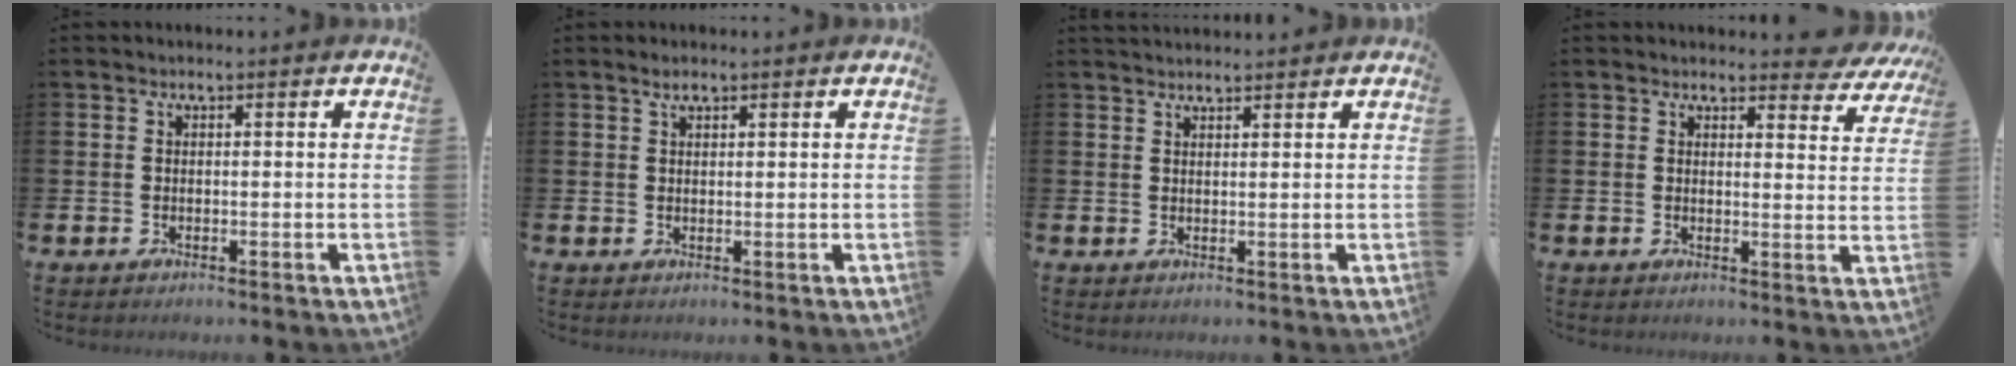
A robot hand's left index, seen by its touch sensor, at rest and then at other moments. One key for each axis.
{"total": 1.4, "fx": 1.2, "fy": 0.5, "fz": 0.7, "tx": 0.000, "ty": -0.002, "tz": 0.017}
{"total": 2.0, "fx": 2.0, "fy": 0.3, "fz": 0.1, "tx": 0.010, "ty": -0.011, "tz": 0.033}
{"total": 3.0, "fx": 2.9, "fy": 0.8, "fz": 0.4, "tx": 0.007, "ty": -0.020, "tz": 0.046}